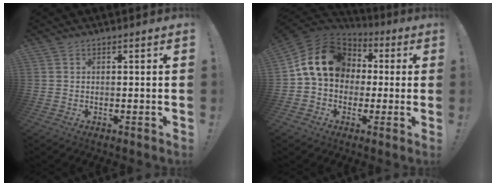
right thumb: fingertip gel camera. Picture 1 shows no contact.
{"total": 16.8, "force": [3.2, 13.1, 10.0], "torque": [-0.158, 0.006, 0.062]}